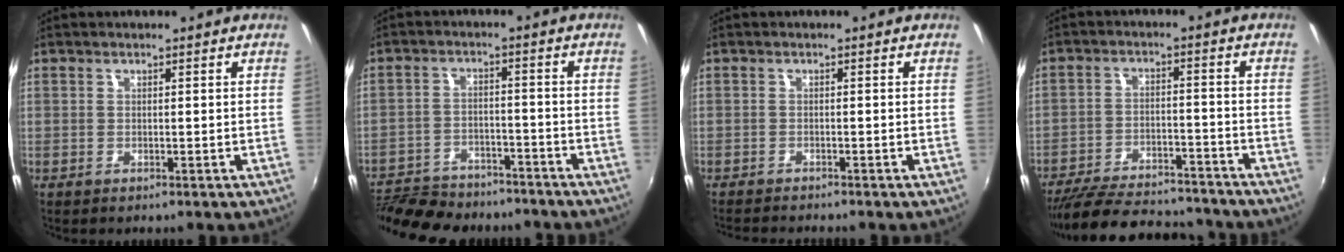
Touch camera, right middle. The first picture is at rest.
{"total": 17.9, "force": [-15.0, 6.5, 7.2], "torque": [-0.168, -0.010, -0.225]}
{"total": 3.4, "force": [-3.2, 0.0, 1.0], "torque": [-0.029, -0.017, -0.057]}
{"total": 21.0, "force": [-18.3, 5.8, 8.4], "torque": [-0.175, -0.011, -0.262]}